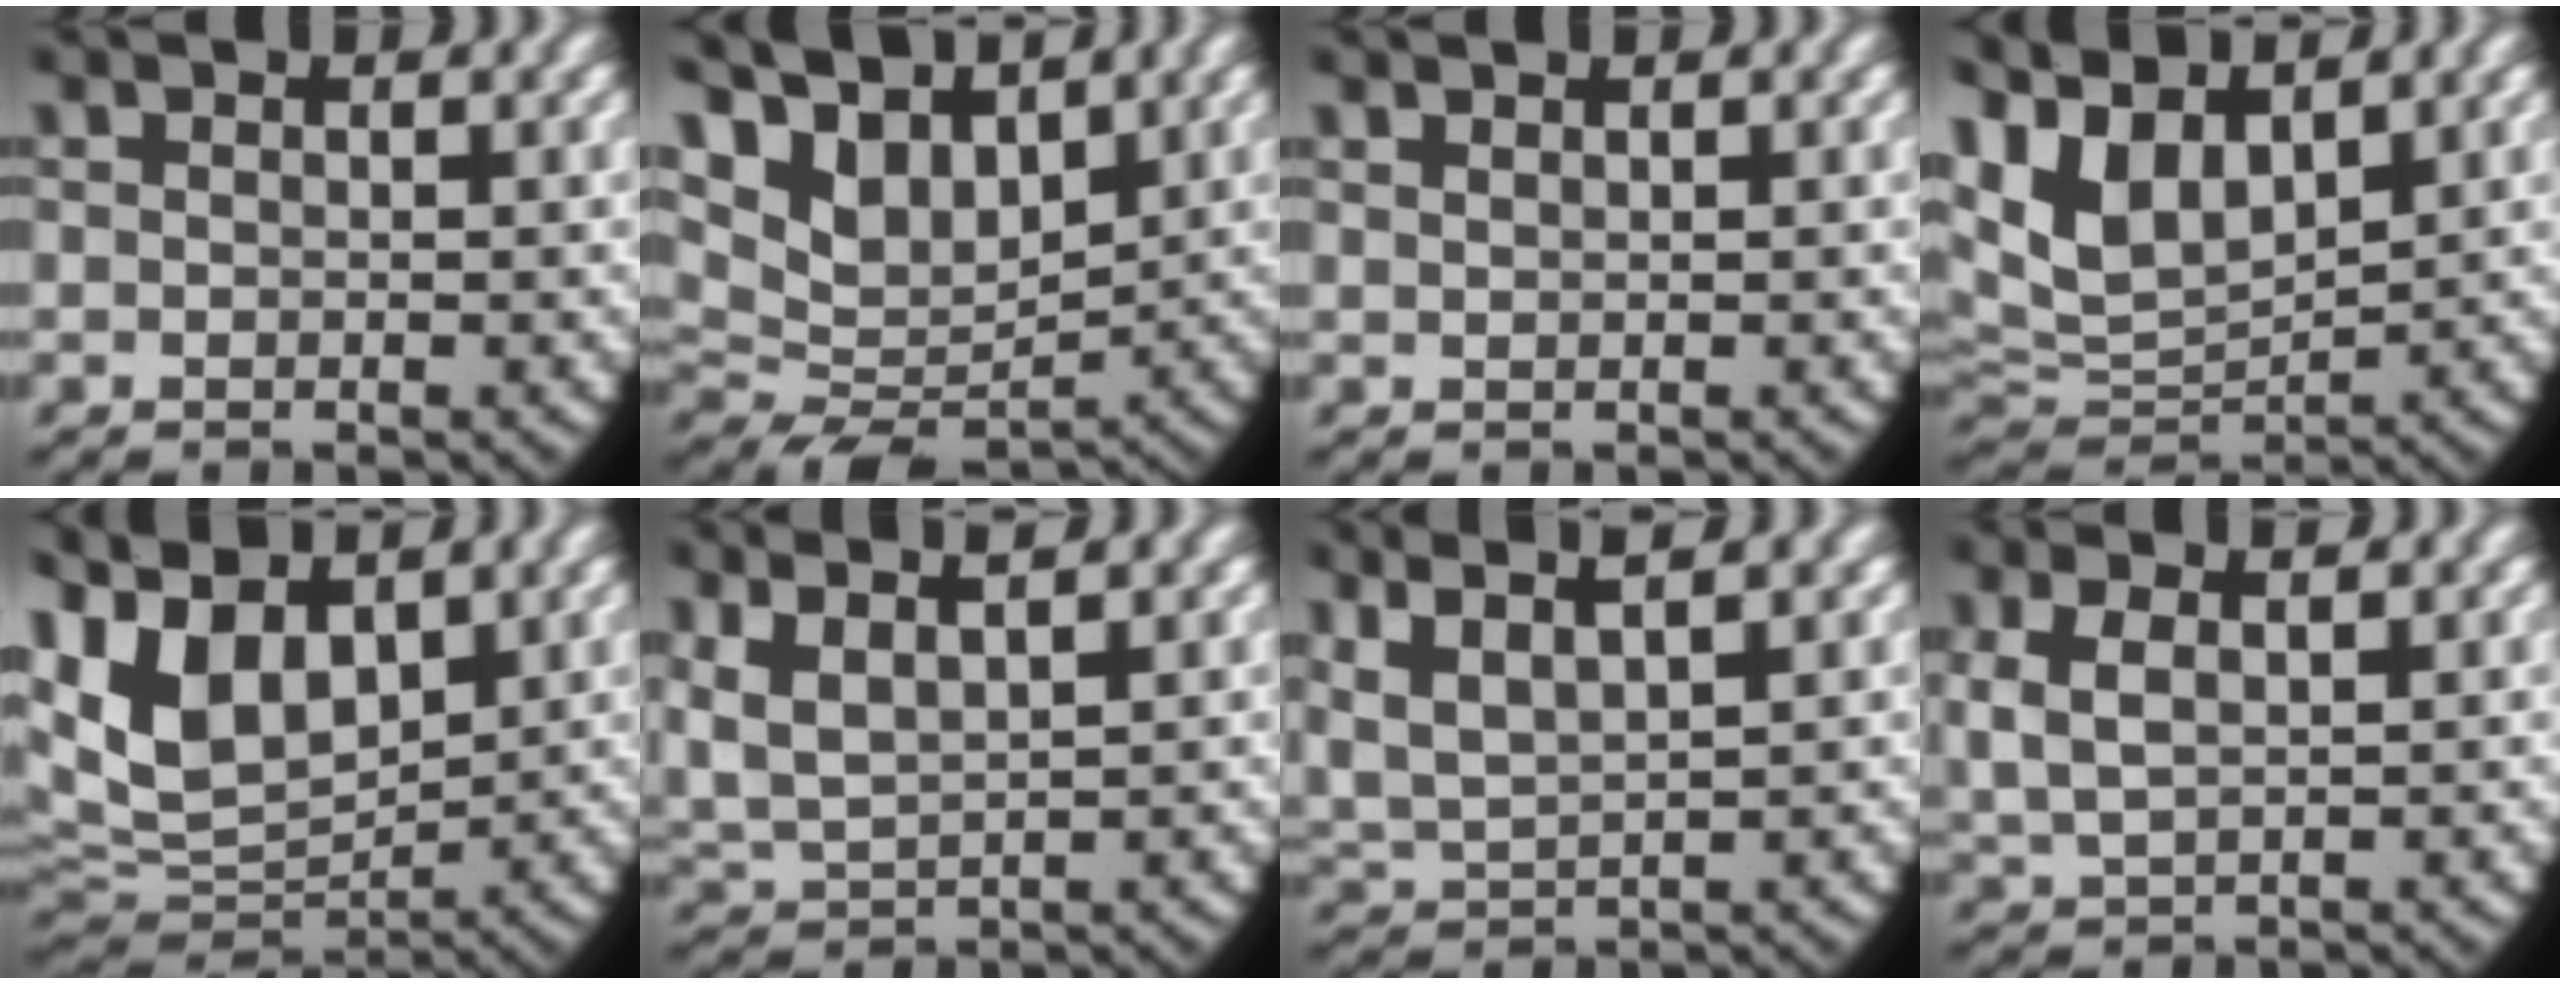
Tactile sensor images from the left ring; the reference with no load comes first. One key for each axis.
{"total": 12.1, "fx": 2.5, "fy": 9.7, "fz": 6.8, "tx": -0.152, "ty": -0.023, "tz": 0.039}
{"total": 0.7, "fx": 0.7, "fy": -0.3, "fz": 0.0, "tx": -0.001, "ty": -0.003, "tz": 0.020}
{"total": 11.4, "fx": 2.8, "fy": 8.8, "fz": 6.7, "tx": -0.171, "ty": -0.027, "tz": 0.051}
{"total": 12.5, "fx": 2.7, "fy": 9.7, "fz": 7.5, "tx": -0.187, "ty": -0.034, "tz": 0.055}
{"total": 7.0, "fx": 2.2, "fy": 5.2, "fz": 4.0, "tx": -0.120, "ty": -0.009, "tz": 0.044}
{"total": 8.3, "fx": 3.2, "fy": 6.1, "fz": 4.6, "tx": -0.124, "ty": 0.005, "tz": 0.047}
{"total": 4.1, "fx": 1.0, "fy": 2.9, "fz": 2.6, "tx": -0.072, "ty": 0.000, "tz": 0.025}